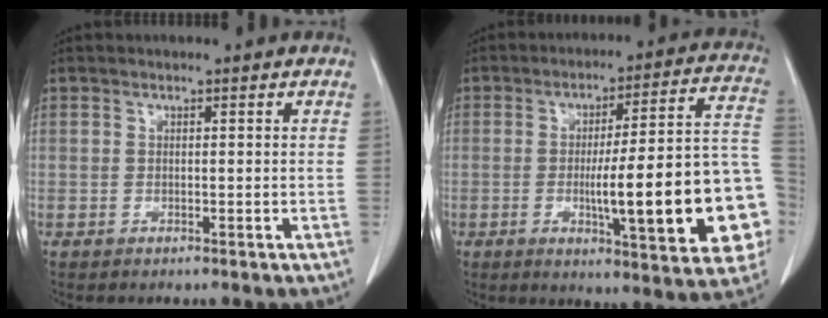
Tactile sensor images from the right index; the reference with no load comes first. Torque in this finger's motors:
{"motor_torque": [2.12, -0.01, 0.65, 0.15]}